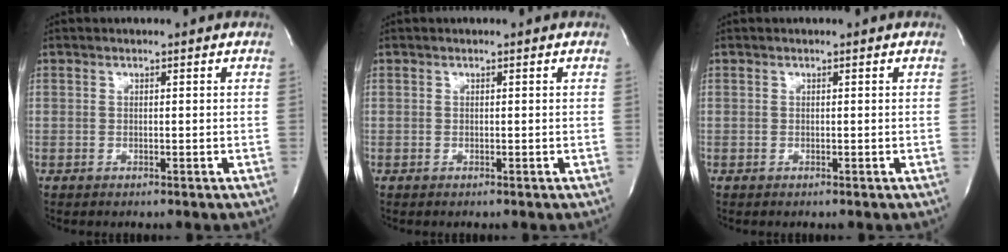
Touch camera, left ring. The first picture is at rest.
{"total": 0.0}
{"total": 0.0}